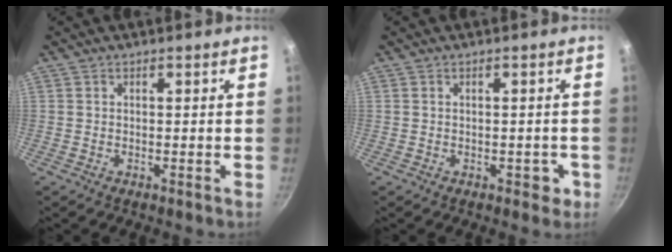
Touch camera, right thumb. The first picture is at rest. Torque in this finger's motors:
{"motor_torque": [0.46, 0.59, -0.14, 0.02, -0.02]}